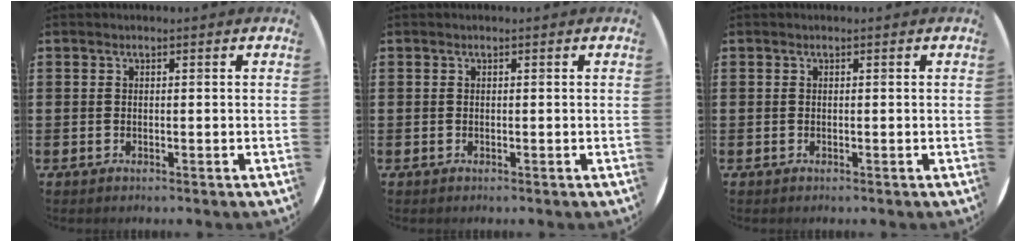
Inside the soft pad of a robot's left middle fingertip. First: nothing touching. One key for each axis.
{"total": 0.0}
{"total": 0.0}